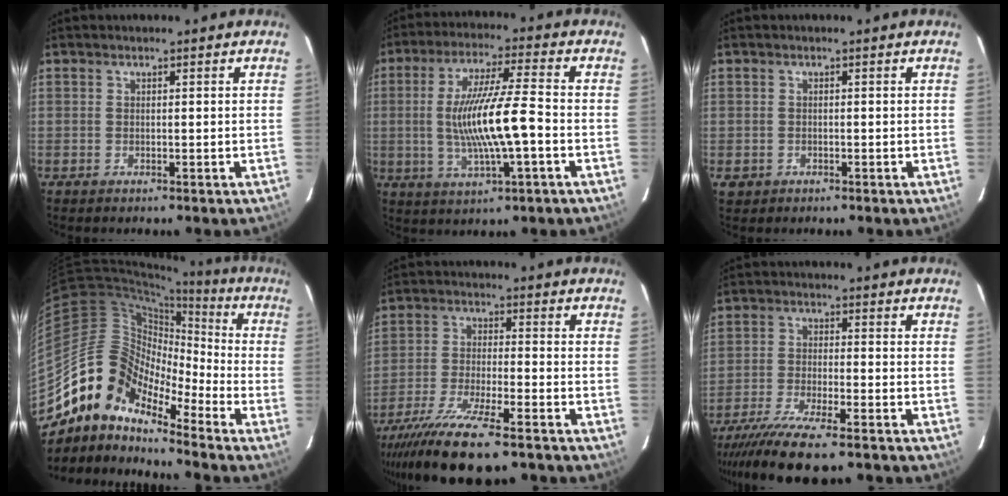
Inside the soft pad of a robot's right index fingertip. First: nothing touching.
{"total": 13.5, "force": [-2.1, 1.4, 13.2], "torque": [-0.250, -0.006, -0.032]}
{"total": 2.0, "force": [-0.7, 1.9, 0.4], "torque": [-0.008, -0.001, -0.008]}
{"total": 14.2, "force": [-11.2, 6.2, 6.1], "torque": [-0.095, 0.017, -0.236]}
{"total": 17.9, "force": [-13.9, 3.4, 10.8], "torque": [-0.221, -0.050, -0.246]}
{"total": 13.2, "force": [-10.8, 1.9, 7.4], "torque": [-0.167, -0.040, -0.190]}